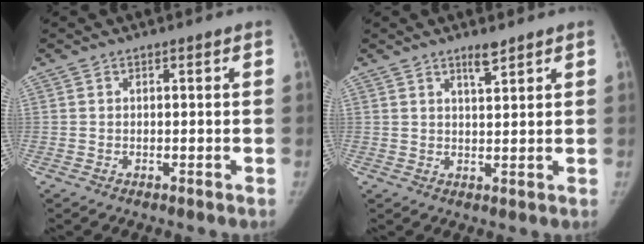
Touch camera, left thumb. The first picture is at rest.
{"total": 3.0, "force": [2.3, 0.5, 1.9], "torque": [-0.028, -0.018, 0.041]}